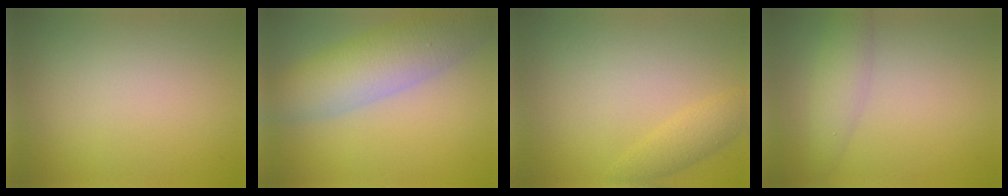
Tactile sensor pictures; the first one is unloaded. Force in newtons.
{"total": 7.0, "press": 7.0, "slide": 0.4}
{"total": 1.9, "press": 1.9, "slide": 0.1}
{"total": 2.9, "press": 2.9, "slide": 0.1}